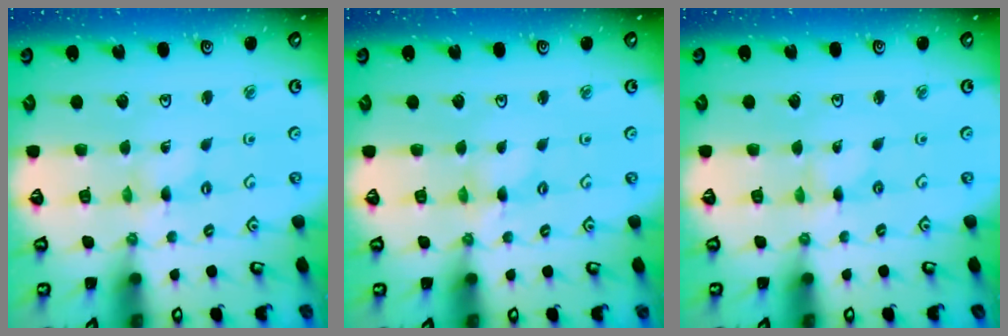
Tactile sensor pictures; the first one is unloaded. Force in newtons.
{"total": 1.2, "press": 1.1, "slide": 0.2}
{"total": 0.0}